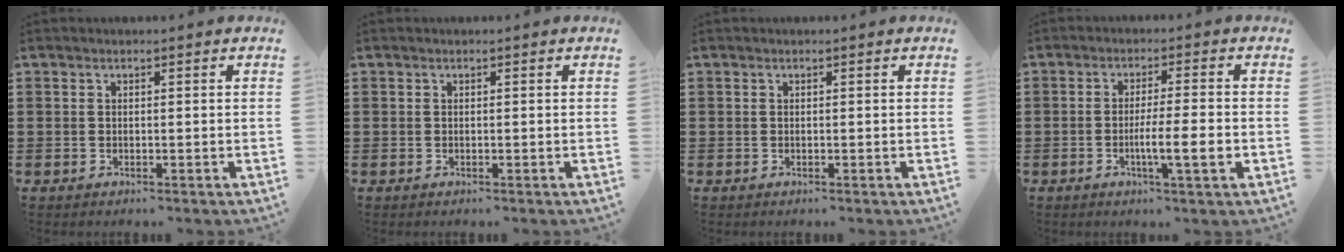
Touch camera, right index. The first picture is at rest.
{"total": 0.0}
{"total": 0.0}
{"total": 6.3, "force": [-1.8, 0.4, 6.0], "torque": [-0.099, -0.008, -0.030]}